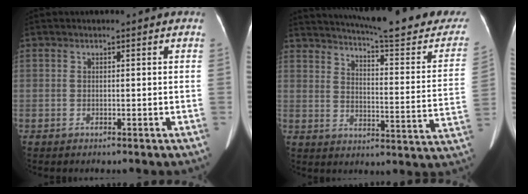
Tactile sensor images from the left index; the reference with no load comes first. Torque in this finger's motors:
{"motor_torque": [0.77, -1.37, 0.08, 0.10]}